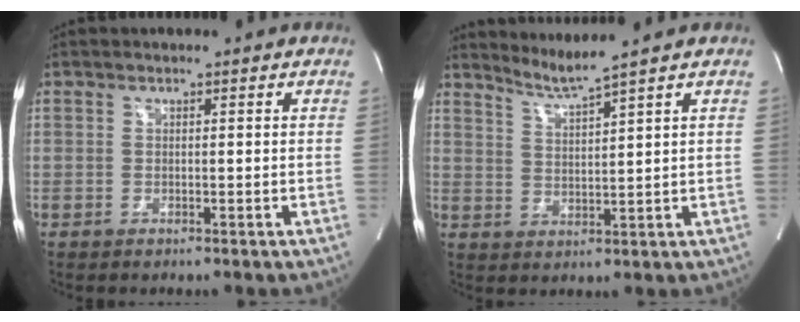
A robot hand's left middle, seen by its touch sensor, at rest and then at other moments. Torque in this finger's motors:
{"motor_torque": [-0.05, -0.43, -0.18, 0.00]}